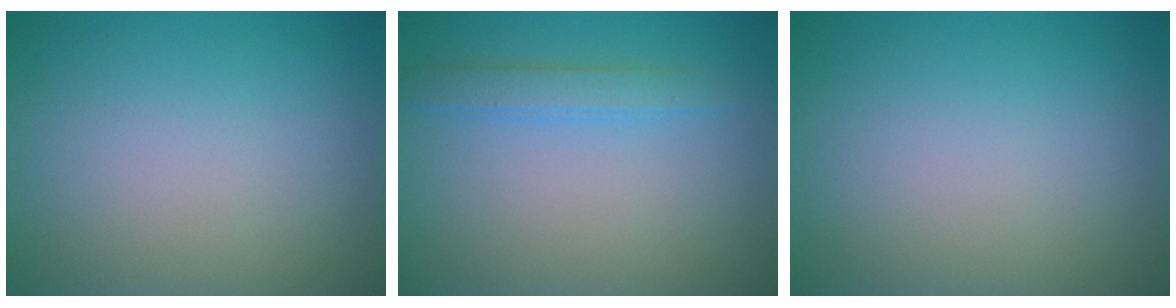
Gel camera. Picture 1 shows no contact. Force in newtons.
{"total": 1.9, "press": 1.9, "slide": 0.1}
{"total": 0.0}